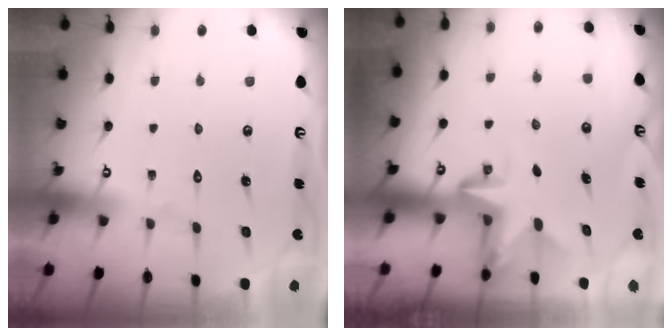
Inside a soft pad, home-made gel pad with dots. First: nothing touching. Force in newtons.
{"total": 3.3, "press": 3.3, "slide": 0.2}